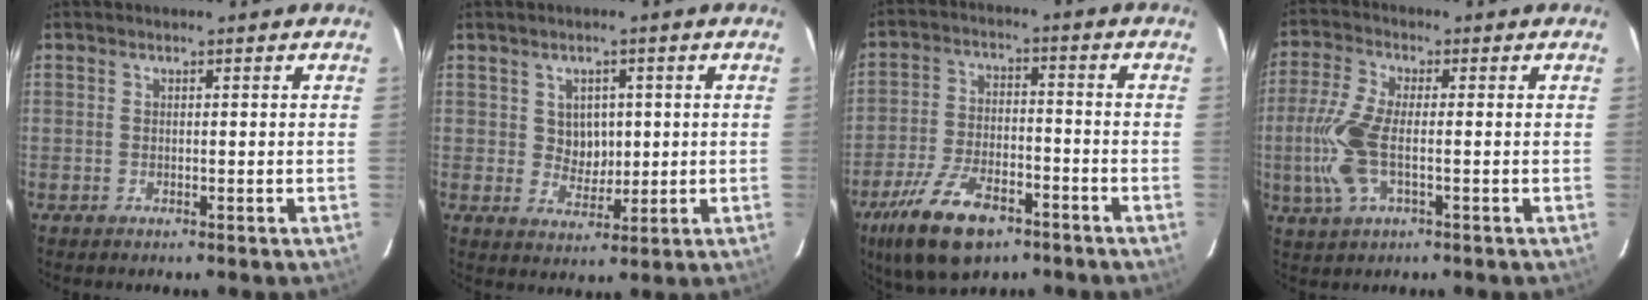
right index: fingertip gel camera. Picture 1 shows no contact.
{"total": 4.6, "force": [0.9, 4.1, 2.0], "torque": [-0.030, 0.008, 0.021]}
{"total": 14.5, "force": [-9.1, 6.4, 9.3], "torque": [-0.205, -0.020, -0.160]}
{"total": 10.0, "force": [-1.8, 3.9, 9.0], "torque": [-0.206, -0.001, -0.038]}